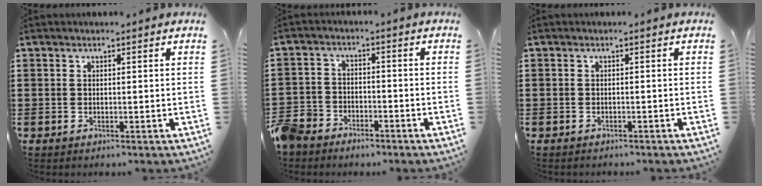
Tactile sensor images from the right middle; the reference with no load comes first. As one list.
[{"total": 5.1, "force": [-4.6, 2.2, 0.6], "torque": [-0.048, 0.001, -0.104]}, {"total": 0.6, "force": [-0.6, 0.1, 0.0], "torque": [-0.001, 0.000, -0.013]}]